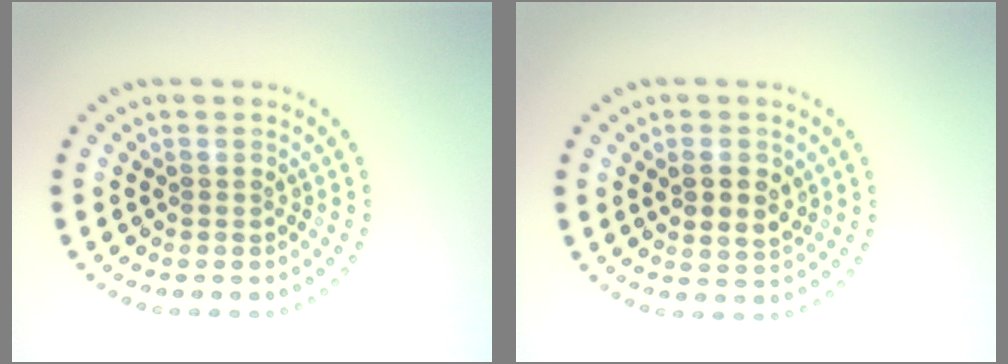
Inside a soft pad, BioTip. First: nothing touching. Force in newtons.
{"total": 3.0, "press": 2.9, "slide": 0.6}